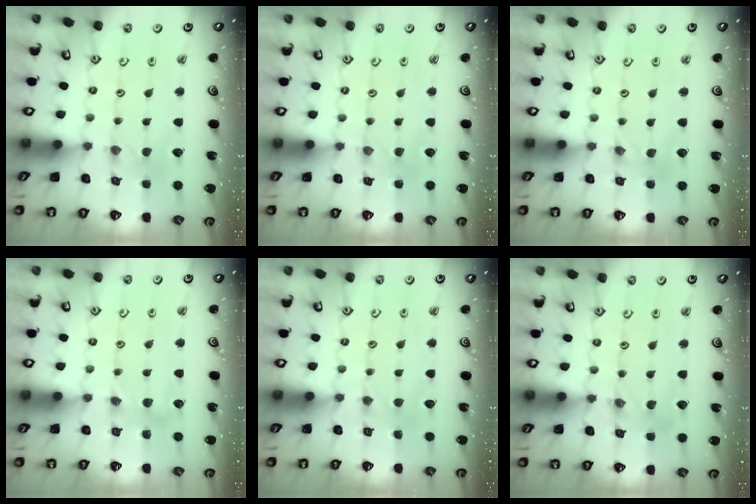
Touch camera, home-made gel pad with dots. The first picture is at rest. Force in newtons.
{"total": 2.4, "press": 2.4, "slide": 0.5}
{"total": 0.0}
{"total": 5.4, "press": 5.4, "slide": 0.5}
{"total": 2.9, "press": 2.9, "slide": 0.3}
{"total": 1.9, "press": 1.9, "slide": 0.3}